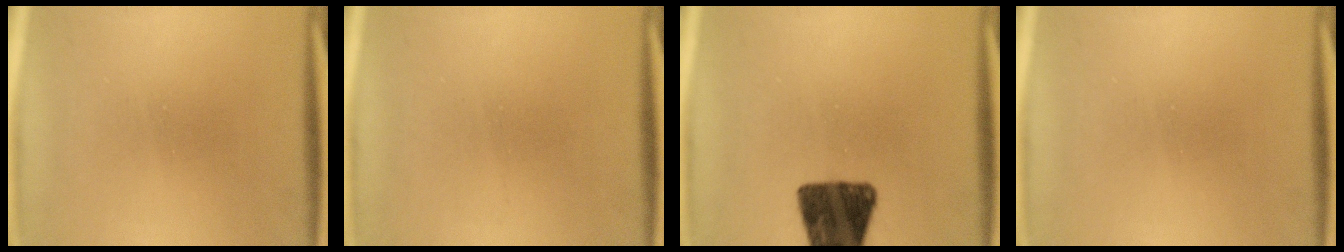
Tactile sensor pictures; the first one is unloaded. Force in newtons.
{"total": 1.4}
{"total": 13.4}
{"total": 0.0}